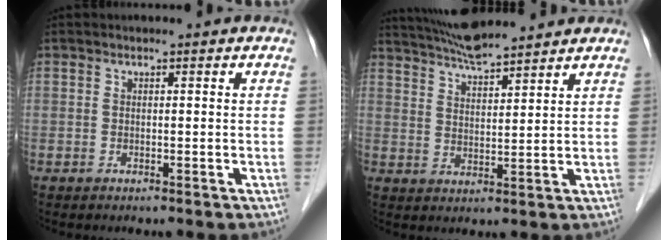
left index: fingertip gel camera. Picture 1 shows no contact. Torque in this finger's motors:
{"motor_torque": [-0.16, -1.00, 0.36, 0.13]}